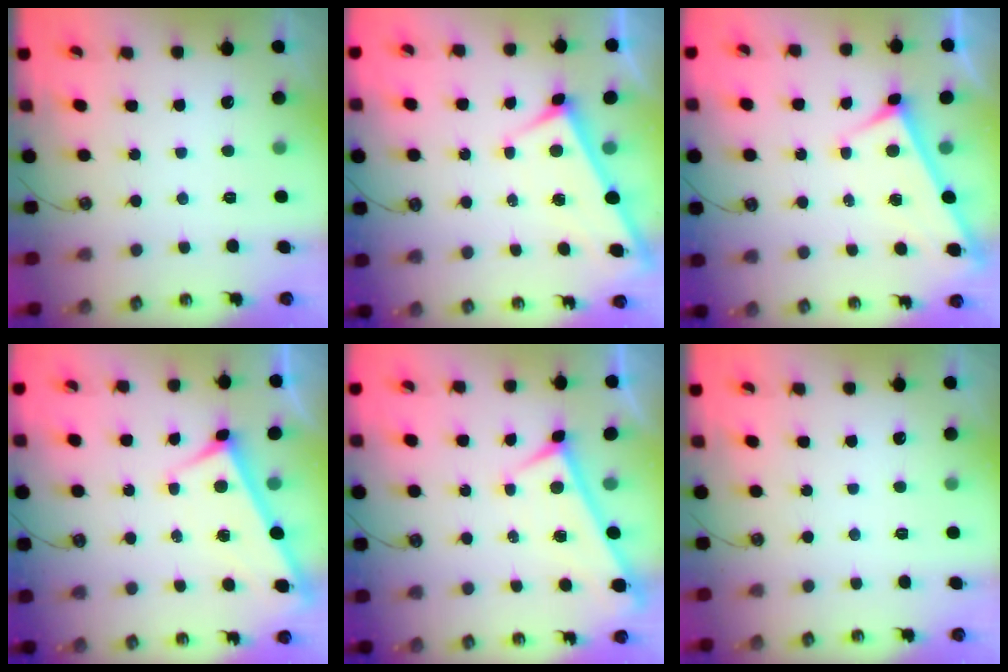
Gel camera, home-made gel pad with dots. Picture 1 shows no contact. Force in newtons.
{"total": 2.6, "press": 2.6, "slide": 0.4}
{"total": 3.7, "press": 3.7, "slide": 0.2}
{"total": 2.1, "press": 2.1, "slide": 0.6}
{"total": 0.0}
{"total": 0.0}